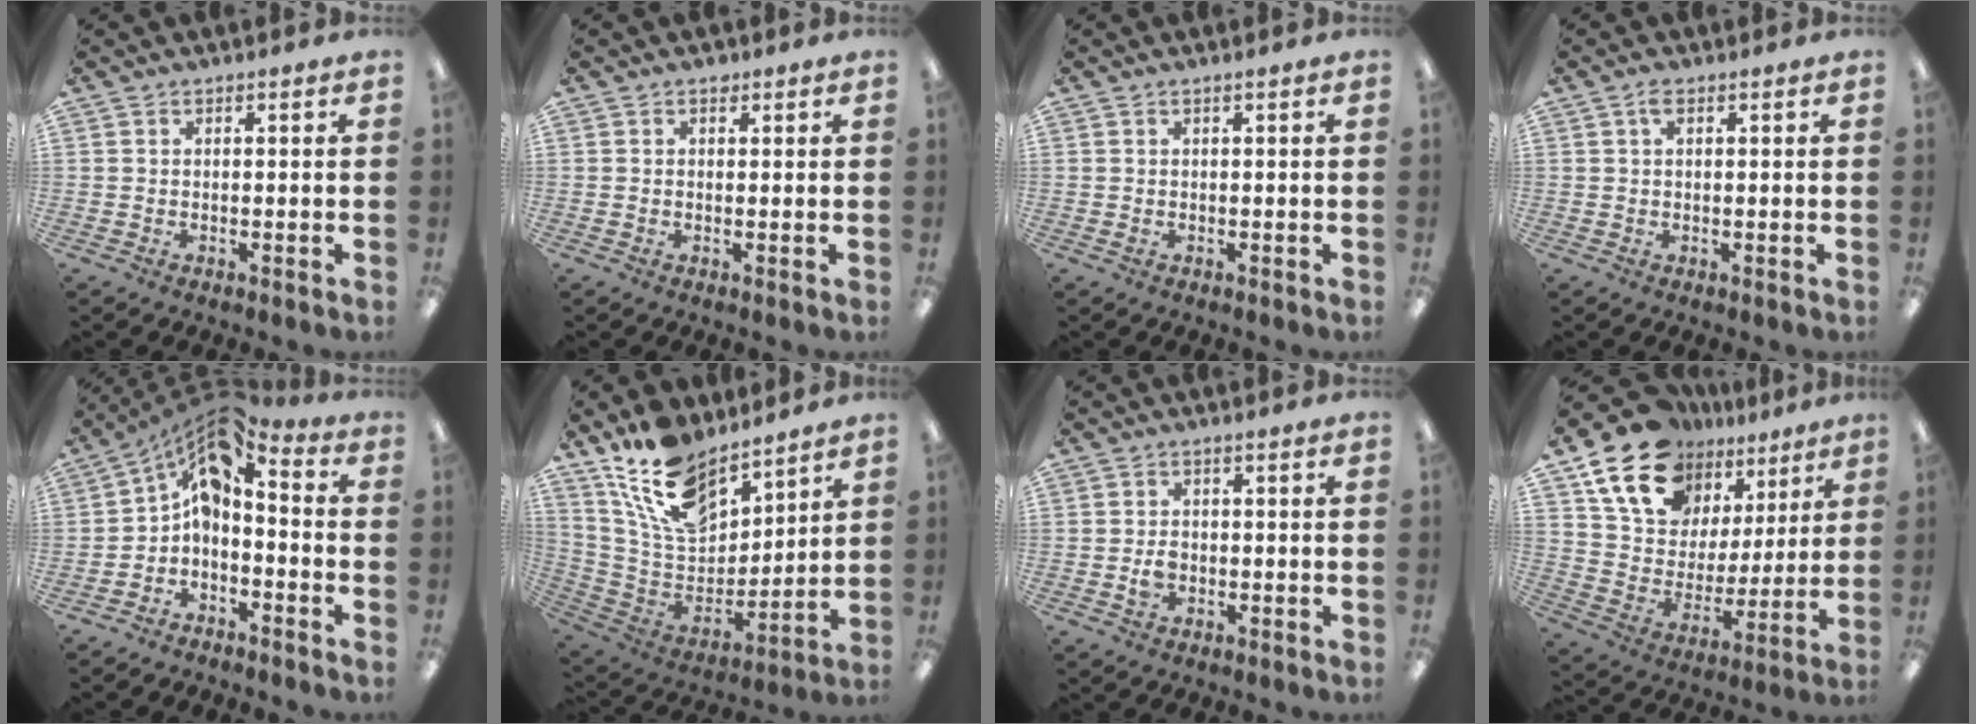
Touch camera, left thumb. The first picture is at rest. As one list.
[{"total": 1.1, "force": [0.5, 0.8, 0.6], "torque": [-0.004, -0.002, 0.008]}, {"total": 0.8, "force": [0.1, 0.2, 0.7], "torque": [-0.014, -0.001, 0.002]}, {"total": 1.7, "force": [1.1, 0.8, 1.1], "torque": [-0.027, 0.007, 0.017]}, {"total": 7.2, "force": [1.4, 4.5, 5.4], "torque": [-0.083, -0.013, 0.029]}, {"total": 16.3, "force": [12.4, 7.9, 7.0], "torque": [-0.152, -0.067, 0.234]}, {"total": 2.8, "force": [-0.5, 2.0, 1.9], "torque": [-0.035, 0.003, -0.008]}, {"total": 18.7, "force": [13.4, 11.4, 6.5], "torque": [-0.136, -0.072, 0.249]}]